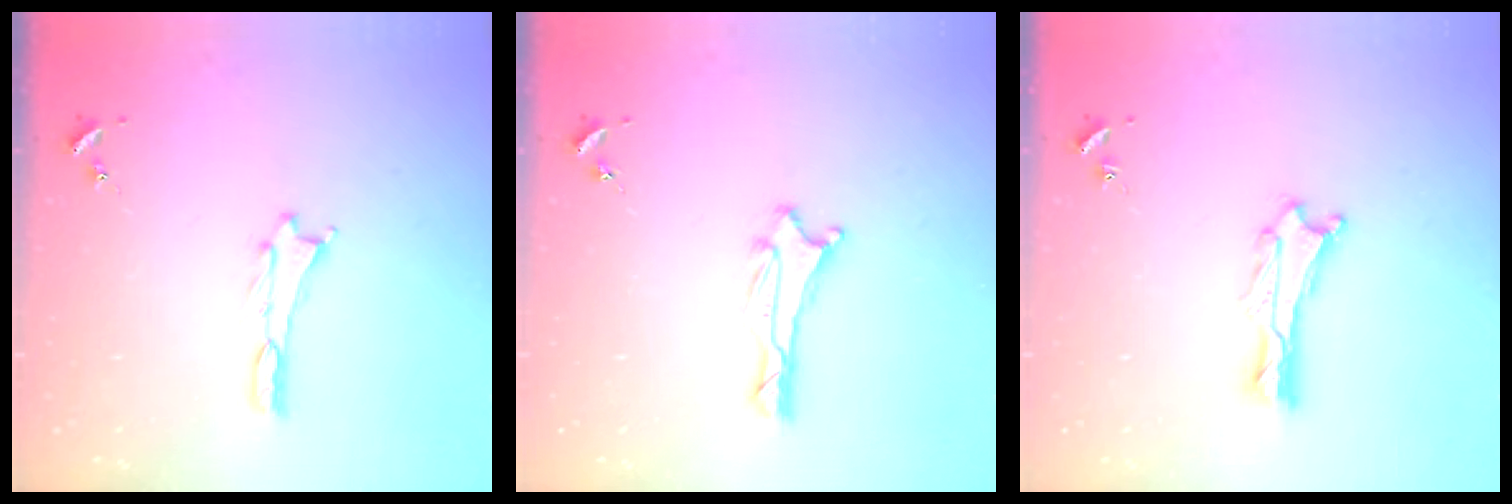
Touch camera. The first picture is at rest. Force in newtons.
{"total": 1.5, "press": 1.5, "slide": 0.2}
{"total": 0.9, "press": 0.9, "slide": 0.2}